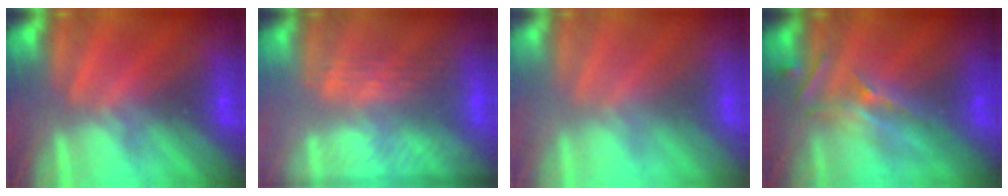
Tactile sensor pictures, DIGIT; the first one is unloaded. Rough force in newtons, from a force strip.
{"total": 2.8}
{"total": 2.7}
{"total": 2.6}